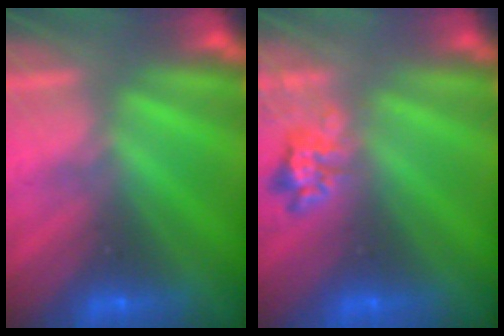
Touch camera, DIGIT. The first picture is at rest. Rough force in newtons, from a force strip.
{"total": 2.3}